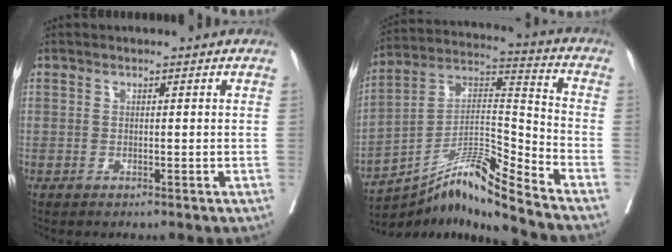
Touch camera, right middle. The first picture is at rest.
{"total": 13.1, "force": [-11.0, -1.6, 6.9], "torque": [-0.125, 0.028, -0.193]}